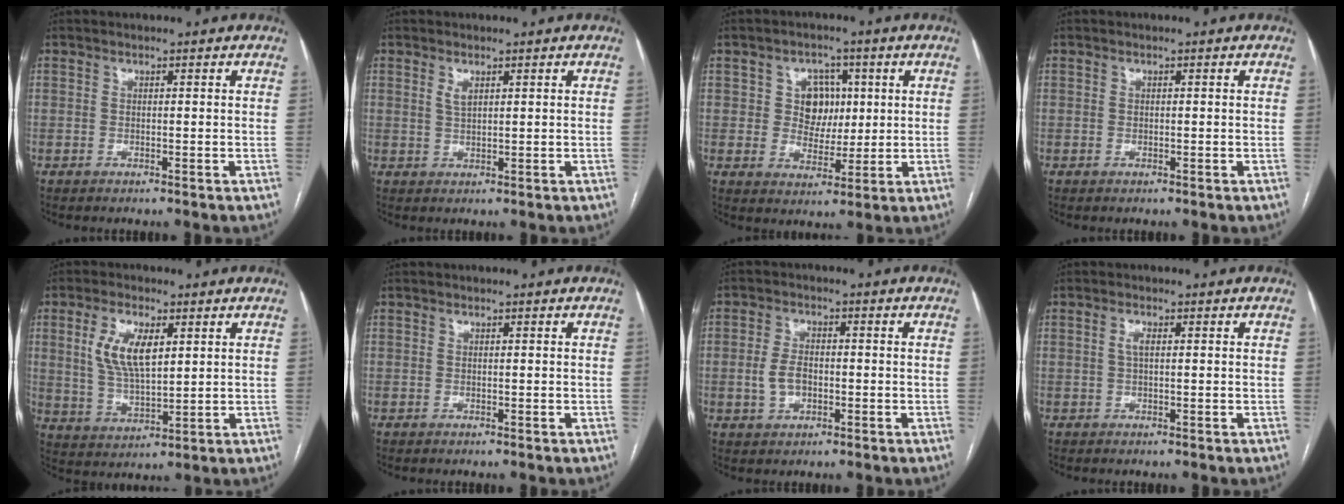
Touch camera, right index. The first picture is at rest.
{"total": 1.9, "force": [1.0, 0.7, 1.4], "torque": [-0.029, 0.000, 0.023]}
{"total": 6.0, "force": [1.5, 5.0, 2.9], "torque": [-0.040, 0.013, 0.032]}
{"total": 0.0}
{"total": 8.7, "force": [2.8, 3.4, 7.5], "torque": [-0.156, 0.006, 0.061]}
{"total": 0.0}
{"total": 4.3, "force": [-0.7, 2.8, 3.2], "torque": [-0.068, 0.008, -0.011]}
{"total": 1.5, "force": [0.3, 0.5, 1.4], "torque": [-0.030, 0.002, 0.005]}